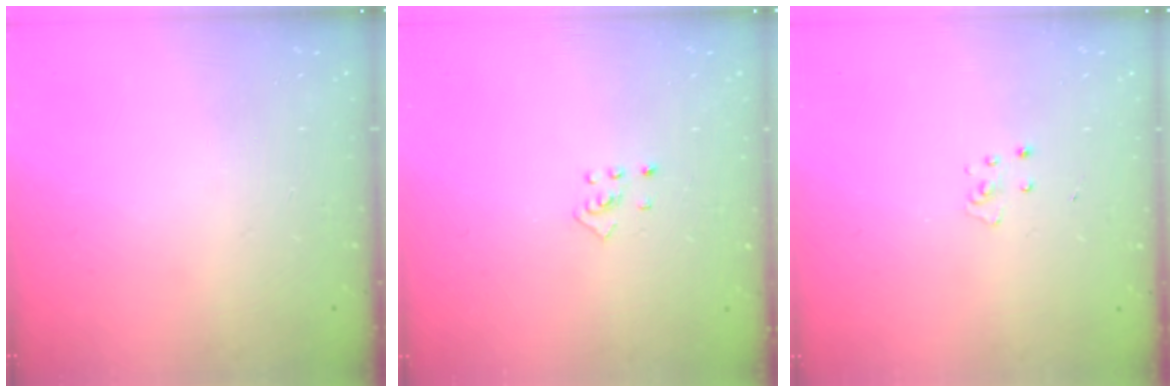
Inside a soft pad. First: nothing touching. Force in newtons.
{"total": 2.5, "press": 2.4, "slide": 0.8}
{"total": 2.7, "press": 2.7, "slide": 0.3}